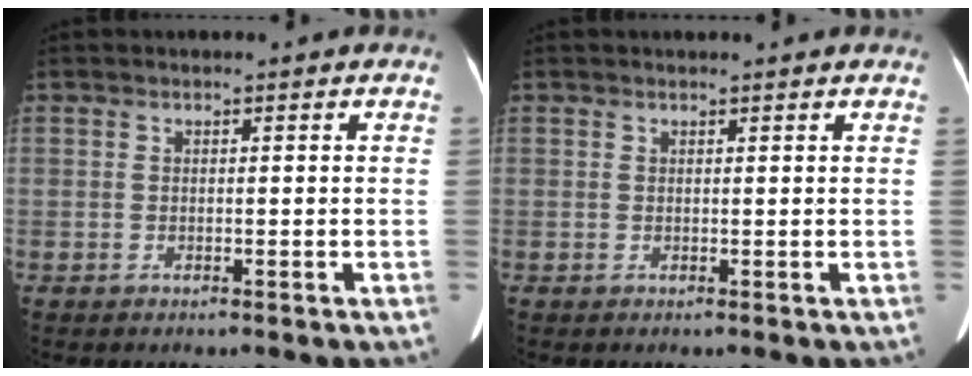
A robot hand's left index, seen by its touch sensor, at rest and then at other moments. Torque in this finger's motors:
{"motor_torque": [-0.36, 0.25, -0.35, -0.05]}